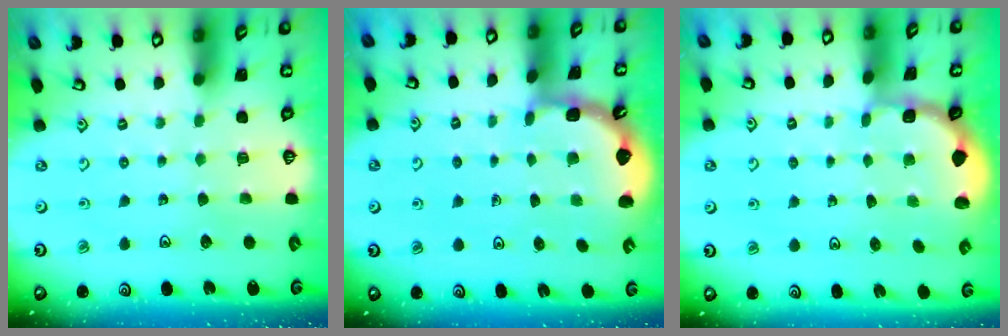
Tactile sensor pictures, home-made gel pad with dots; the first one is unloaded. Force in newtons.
{"total": 2.0, "press": 2.0, "slide": 0.2}
{"total": 1.4, "press": 1.3, "slide": 0.3}